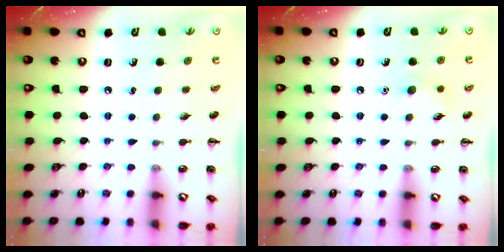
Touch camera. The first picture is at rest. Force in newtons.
{"total": 6.7, "press": 6.5, "slide": 1.8}